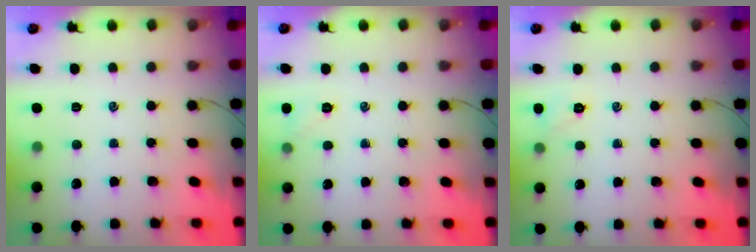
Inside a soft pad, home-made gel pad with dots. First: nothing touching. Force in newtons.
{"total": 4.3, "press": 4.1, "slide": 1.3}
{"total": 5.0, "press": 4.8, "slide": 1.2}